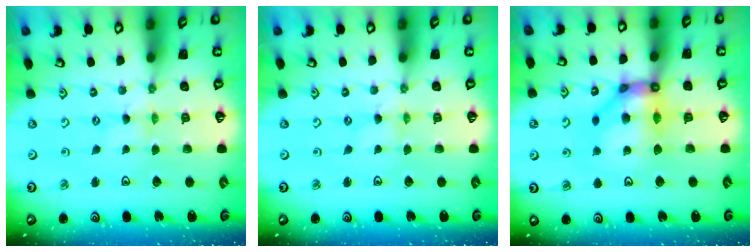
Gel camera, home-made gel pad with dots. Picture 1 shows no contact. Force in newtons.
{"total": 0.8, "press": 0.8, "slide": 0.2}
{"total": 11.4, "press": 11.2, "slide": 1.7}